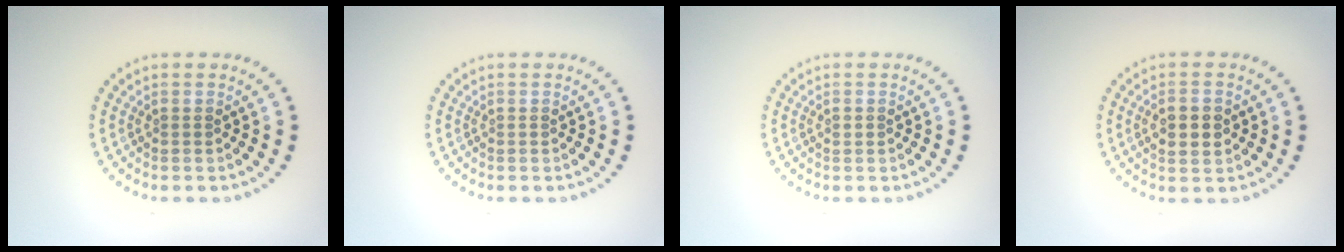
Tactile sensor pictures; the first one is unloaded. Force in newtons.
{"total": 0.0}
{"total": 0.7, "press": 0.7, "slide": 0.1}
{"total": 2.4, "press": 2.4, "slide": 0.2}